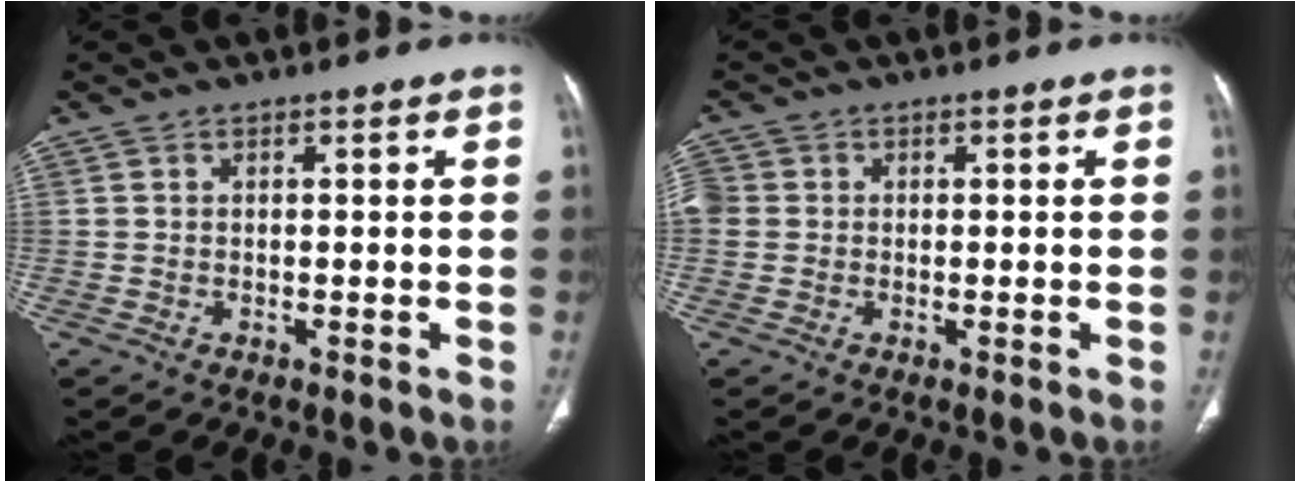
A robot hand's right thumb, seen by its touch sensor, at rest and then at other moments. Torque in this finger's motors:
{"motor_torque": [0.59, 3.86, 0.71, -0.37, 0.25]}